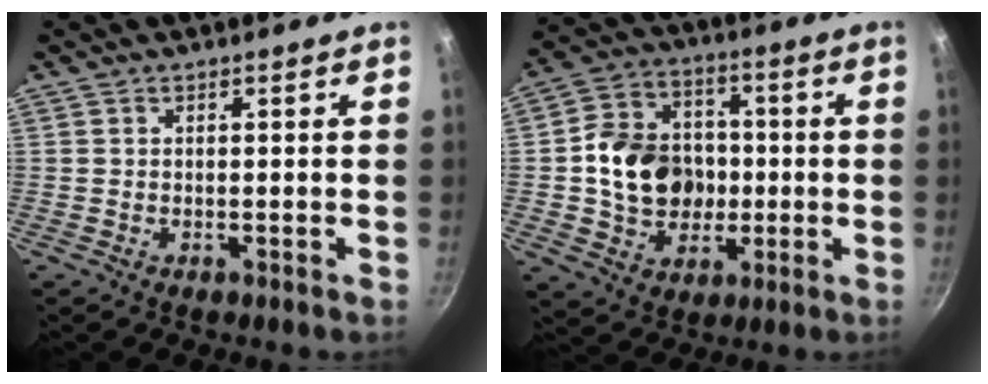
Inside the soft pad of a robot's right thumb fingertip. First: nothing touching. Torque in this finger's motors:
{"motor_torque": [-0.42, 0.88, 0.97, -0.20, 0.08]}